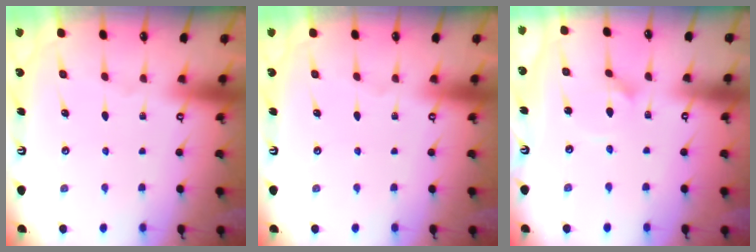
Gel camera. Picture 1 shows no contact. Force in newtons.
{"total": 0.0}
{"total": 2.0, "press": 2.0, "slide": 0.0}